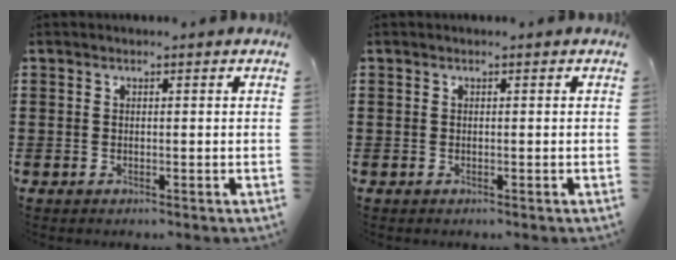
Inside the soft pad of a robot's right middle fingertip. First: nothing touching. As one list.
[{"total": 0.0}]